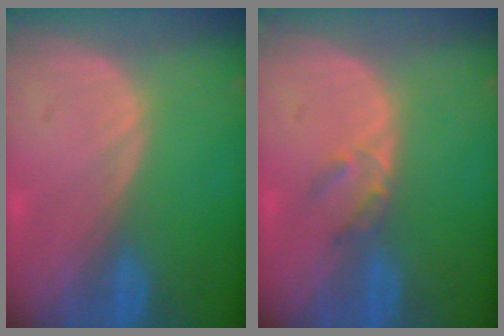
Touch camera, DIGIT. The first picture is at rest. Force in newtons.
{"total": 2.3, "press": 2.0, "slide": 1.1}